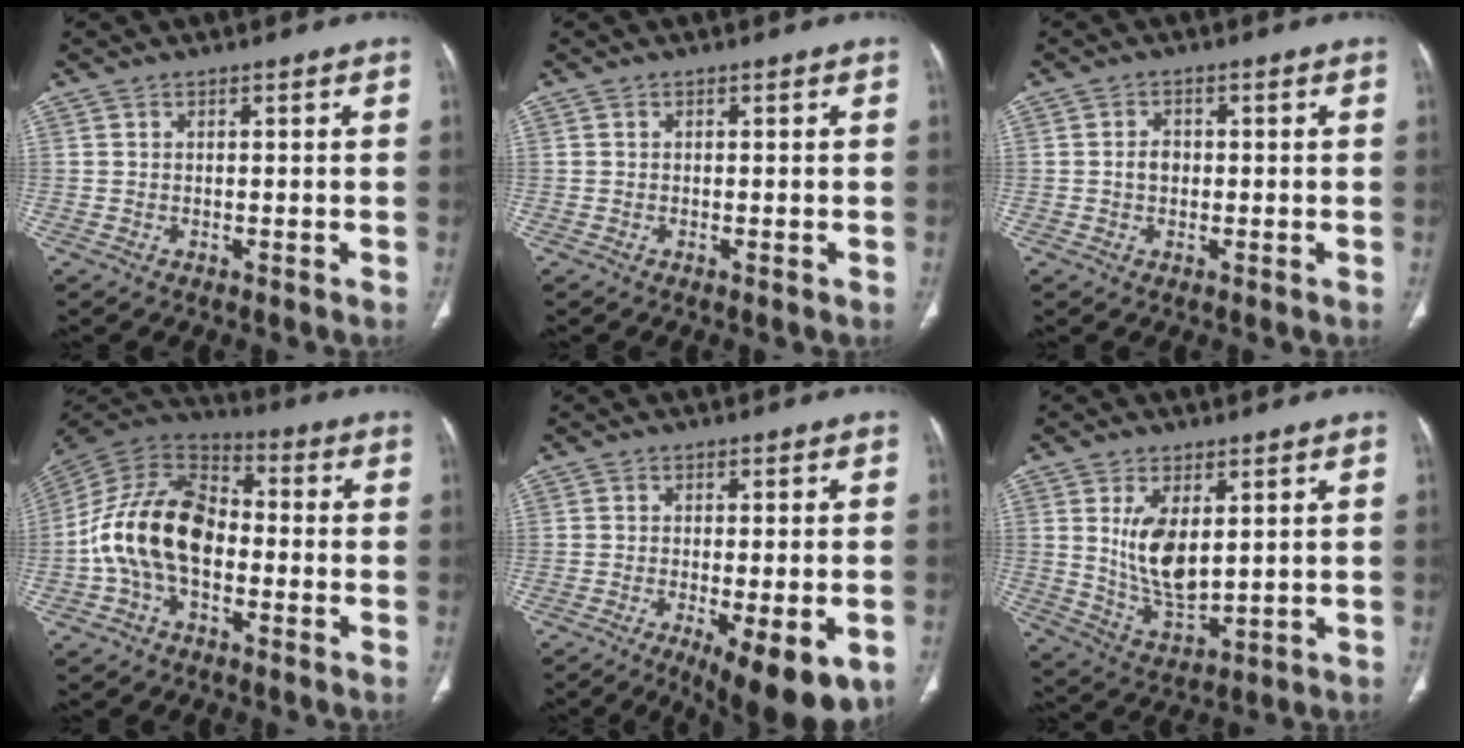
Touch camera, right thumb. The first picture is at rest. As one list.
[{"total": 0.0}, {"total": 2.5, "force": [-0.1, 1.9, 1.5], "torque": [-0.020, 0.007, -0.005]}, {"total": 17.2, "force": [-2.9, 10.9, 12.9], "torque": [-0.240, 0.043, -0.059]}, {"total": 13.6, "force": [-6.0, 4.6, 11.3], "torque": [-0.137, -0.008, -0.077]}, {"total": 10.1, "force": [2.4, 5.2, 8.4], "torque": [-0.146, -0.026, 0.061]}]